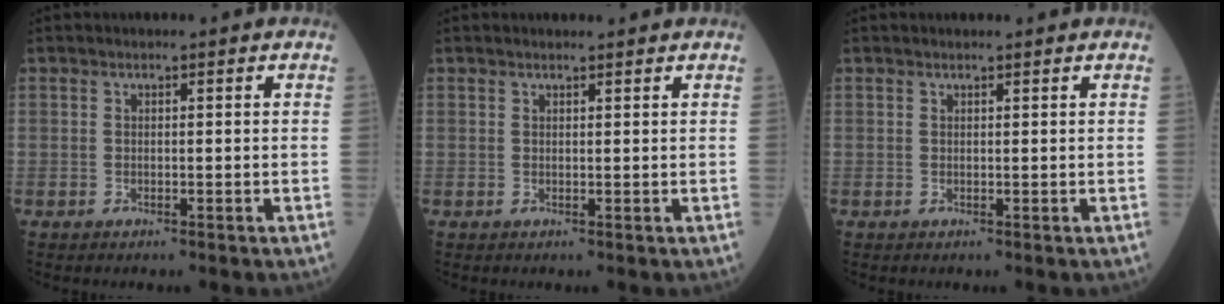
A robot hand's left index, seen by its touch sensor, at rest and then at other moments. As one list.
[{"total": 1.6, "force": [1.6, 0.1, 0.2], "torque": [-0.009, 0.006, 0.022]}, {"total": 0.9, "force": [0.9, 0.0, 0.1], "torque": [-0.009, 0.003, 0.012]}]